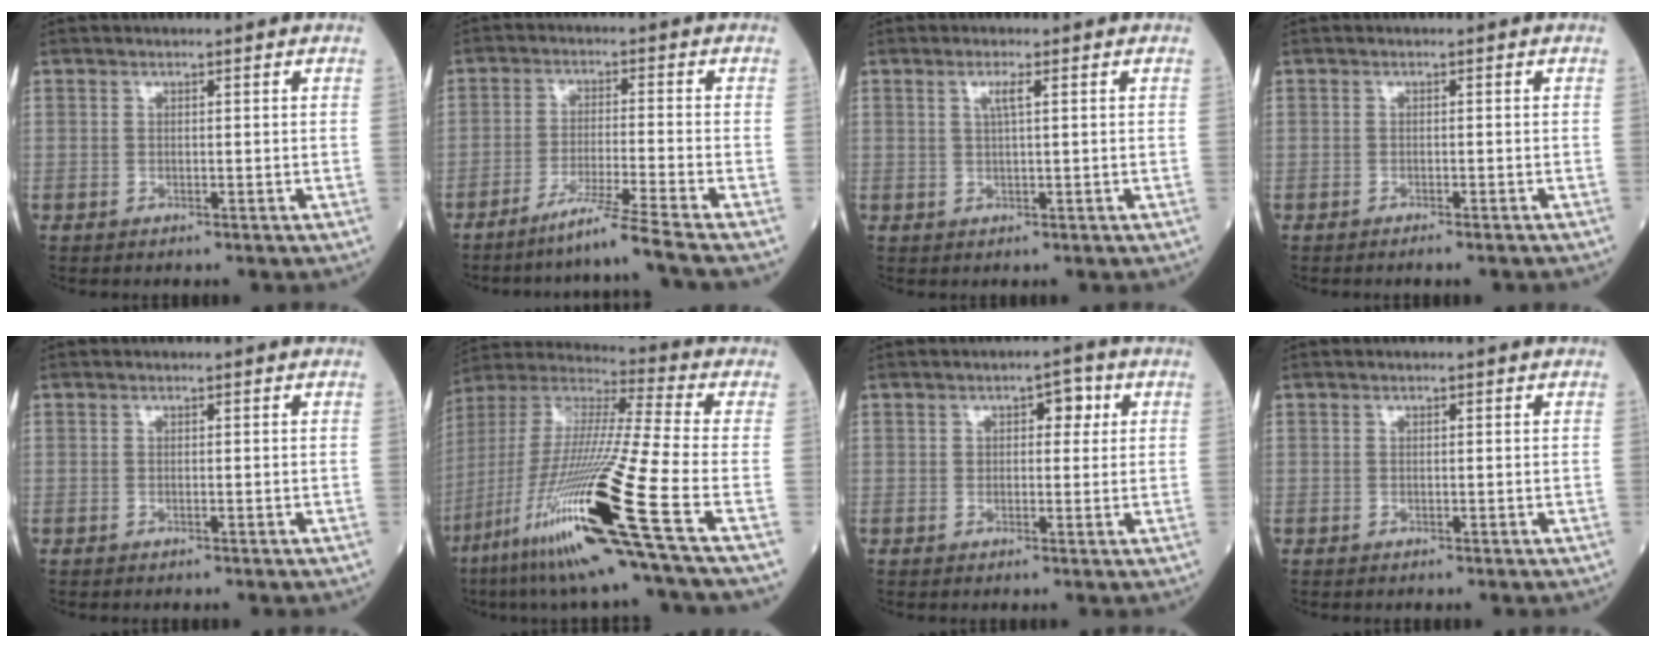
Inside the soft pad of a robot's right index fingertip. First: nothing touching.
{"total": 8.8, "force": [-7.1, -2.9, 4.2], "torque": [-0.063, -0.032, -0.120]}
{"total": 1.9, "force": [0.7, 0.0, 1.8], "torque": [-0.037, 0.001, 0.013]}
{"total": 2.6, "force": [-2.3, 0.1, 1.2], "torque": [-0.013, -0.003, -0.027]}
{"total": 0.0}
{"total": 26.0, "force": [-11.1, -0.5, 23.5], "torque": [-0.465, -0.057, -0.210]}
{"total": 3.3, "force": [1.2, 1.8, 2.5], "torque": [-0.028, 0.013, 0.013]}
{"total": 0.0}